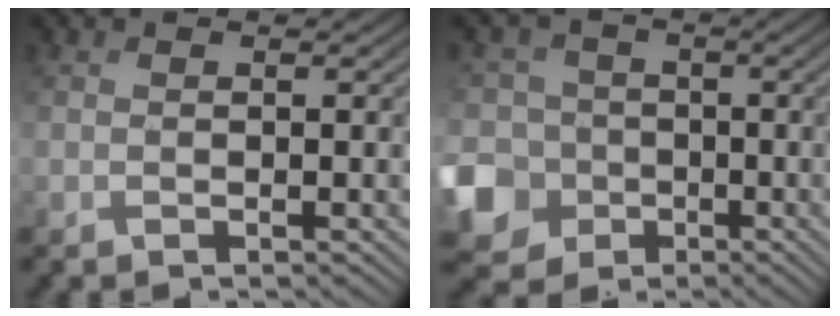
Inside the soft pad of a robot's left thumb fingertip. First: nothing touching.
{"total": 12.3, "force": [-4.1, 10.6, 4.6], "torque": [-0.153, -0.020, -0.099]}